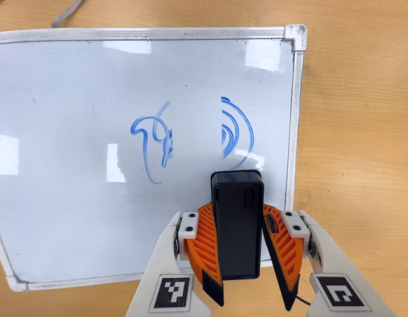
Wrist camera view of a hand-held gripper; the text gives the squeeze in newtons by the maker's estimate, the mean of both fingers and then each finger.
{"total": 7.1, "left": 7.8, "right": 6.4}